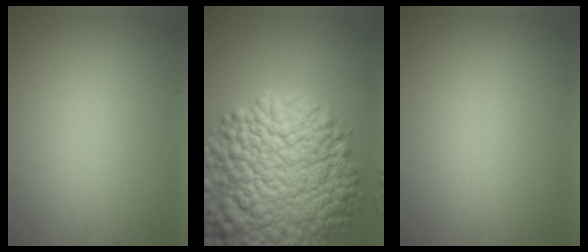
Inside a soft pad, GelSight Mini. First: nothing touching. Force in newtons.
{"total": 14.8, "press": 14.8, "slide": 0.7}
{"total": 0.0}